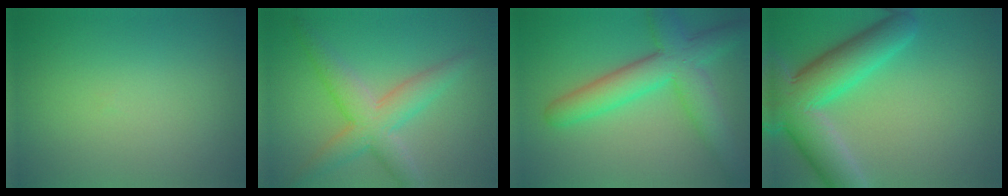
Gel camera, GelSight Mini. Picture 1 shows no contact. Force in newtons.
{"total": 4.9, "press": 4.9, "slide": 0.1}
{"total": 6.8, "press": 6.8, "slide": 0.2}
{"total": 8.9, "press": 8.9, "slide": 0.5}